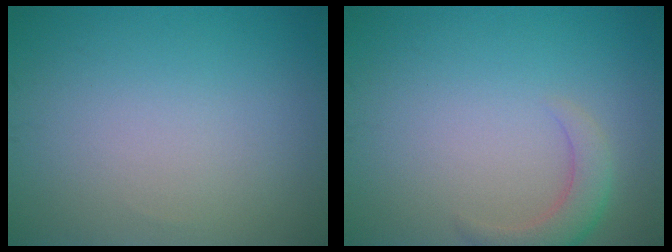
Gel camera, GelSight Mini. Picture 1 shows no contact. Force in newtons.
{"total": 2.7, "press": 2.7, "slide": 0.3}